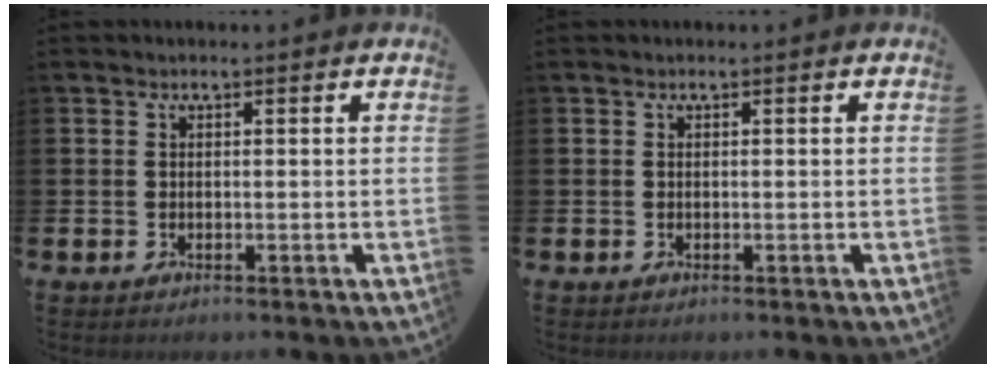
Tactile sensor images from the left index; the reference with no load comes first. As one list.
[{"total": 0.0}]